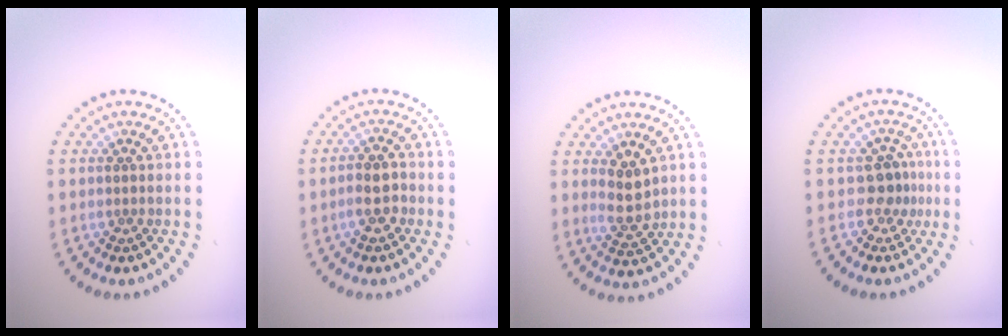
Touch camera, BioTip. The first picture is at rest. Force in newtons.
{"total": 2.5, "press": 2.3, "slide": 1.1}
{"total": 2.7, "press": 2.6, "slide": 0.7}
{"total": 2.3, "press": 1.6, "slide": 1.6}